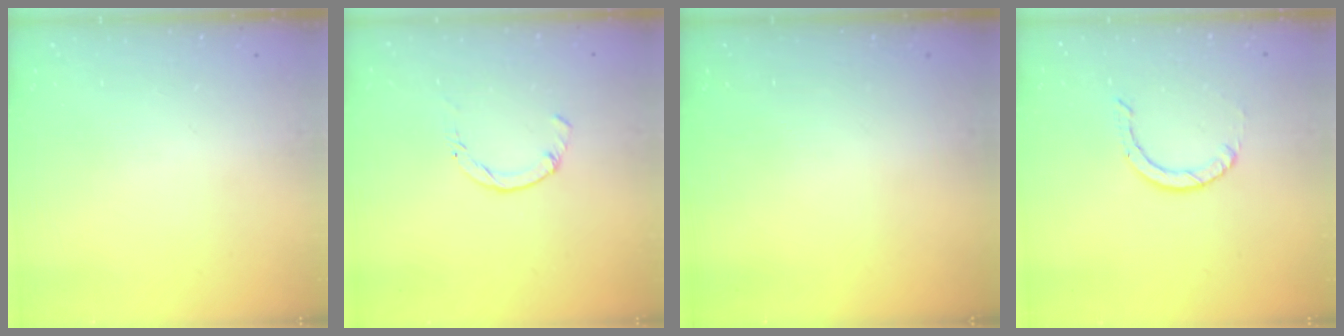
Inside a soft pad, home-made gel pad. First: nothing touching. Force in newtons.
{"total": 0.0}
{"total": 0.0}
{"total": 0.9, "press": 0.9, "slide": 0.1}